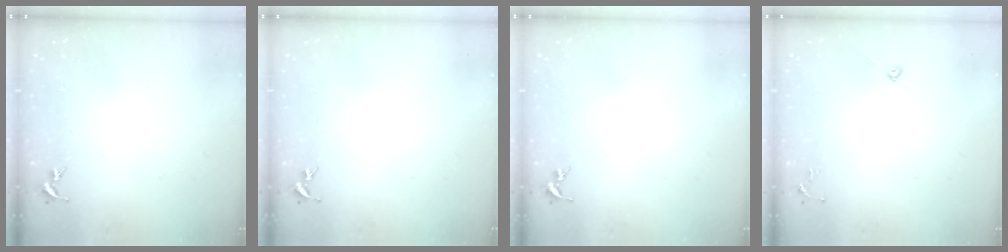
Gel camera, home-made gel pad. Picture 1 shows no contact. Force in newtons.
{"total": 0.0}
{"total": 0.0}
{"total": 3.9, "press": 3.8, "slide": 0.9}